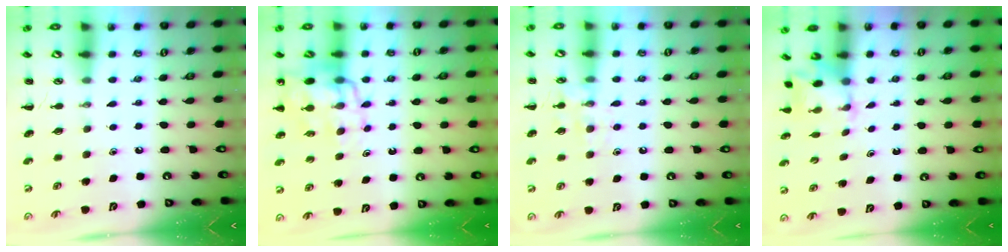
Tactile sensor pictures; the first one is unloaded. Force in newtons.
{"total": 15.0, "press": 14.5, "slide": 3.7}
{"total": 8.6, "press": 8.6, "slide": 0.8}
{"total": 2.0, "press": 1.9, "slide": 0.6}